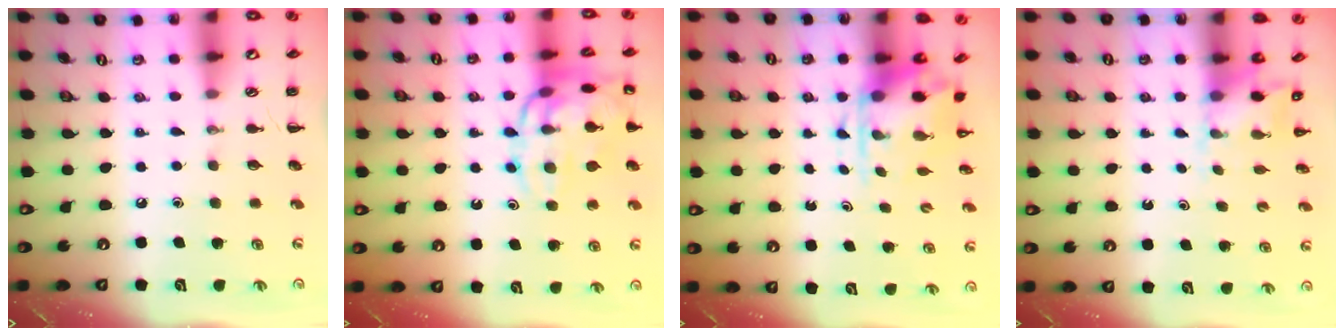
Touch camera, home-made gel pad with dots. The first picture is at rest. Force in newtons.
{"total": 16.2, "press": 16.2, "slide": 1.6}
{"total": 3.9, "press": 3.8, "slide": 0.9}
{"total": 2.3, "press": 2.3, "slide": 0.6}